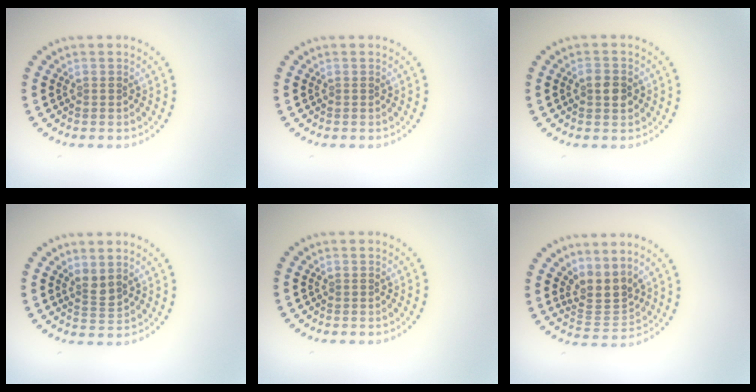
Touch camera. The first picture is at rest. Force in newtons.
{"total": 0.0}
{"total": 2.4, "press": 2.4, "slide": 0.1}
{"total": 1.6, "press": 1.3, "slide": 1.0}
{"total": 0.0}
{"total": 3.0, "press": 2.2, "slide": 2.1}